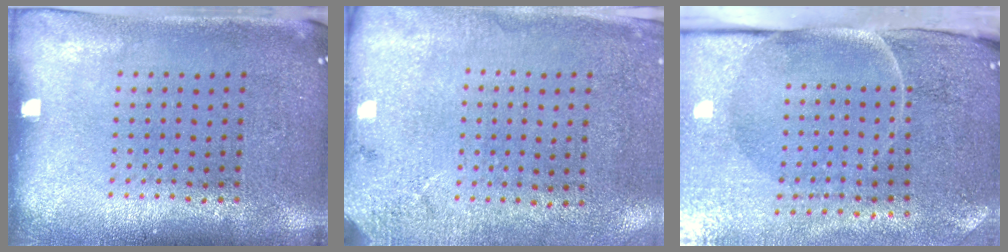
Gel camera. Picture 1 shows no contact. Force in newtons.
{"total": 2.7, "press": 2.2, "slide": 1.5}
{"total": 4.9, "press": 3.9, "slide": 3.0}